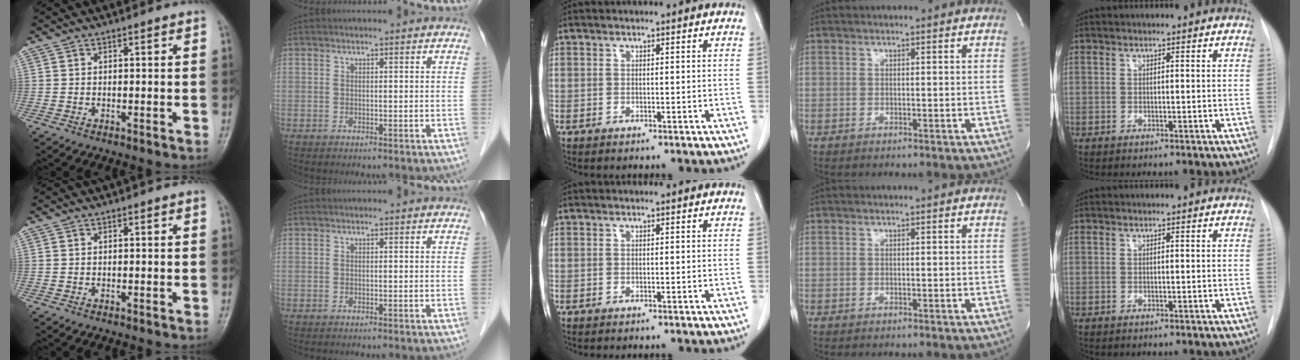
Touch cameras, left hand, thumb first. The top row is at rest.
{}